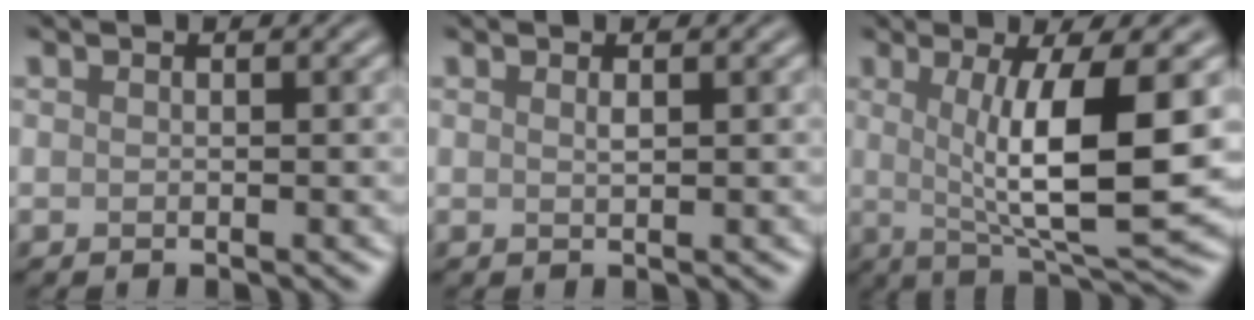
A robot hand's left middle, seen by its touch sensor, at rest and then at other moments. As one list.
[{"total": 0.6, "force": [0.3, 0.1, 0.4], "torque": [-0.008, 0.000, 0.006]}, {"total": 9.0, "force": [0.9, 2.0, 8.8], "torque": [-0.135, -0.011, 0.021]}]